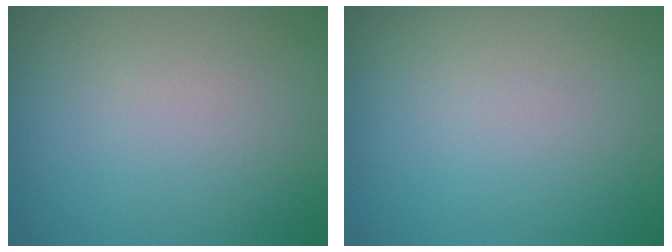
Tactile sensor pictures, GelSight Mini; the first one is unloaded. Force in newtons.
{"total": 0.0}